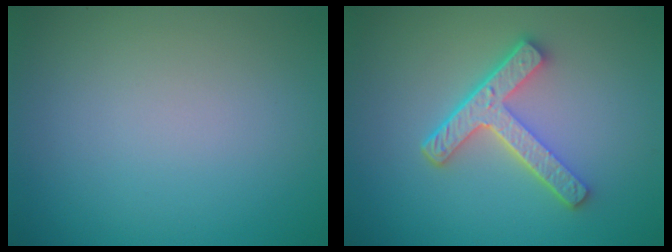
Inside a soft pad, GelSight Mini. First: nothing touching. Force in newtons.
{"total": 5.0, "press": 3.7, "slide": 3.3}